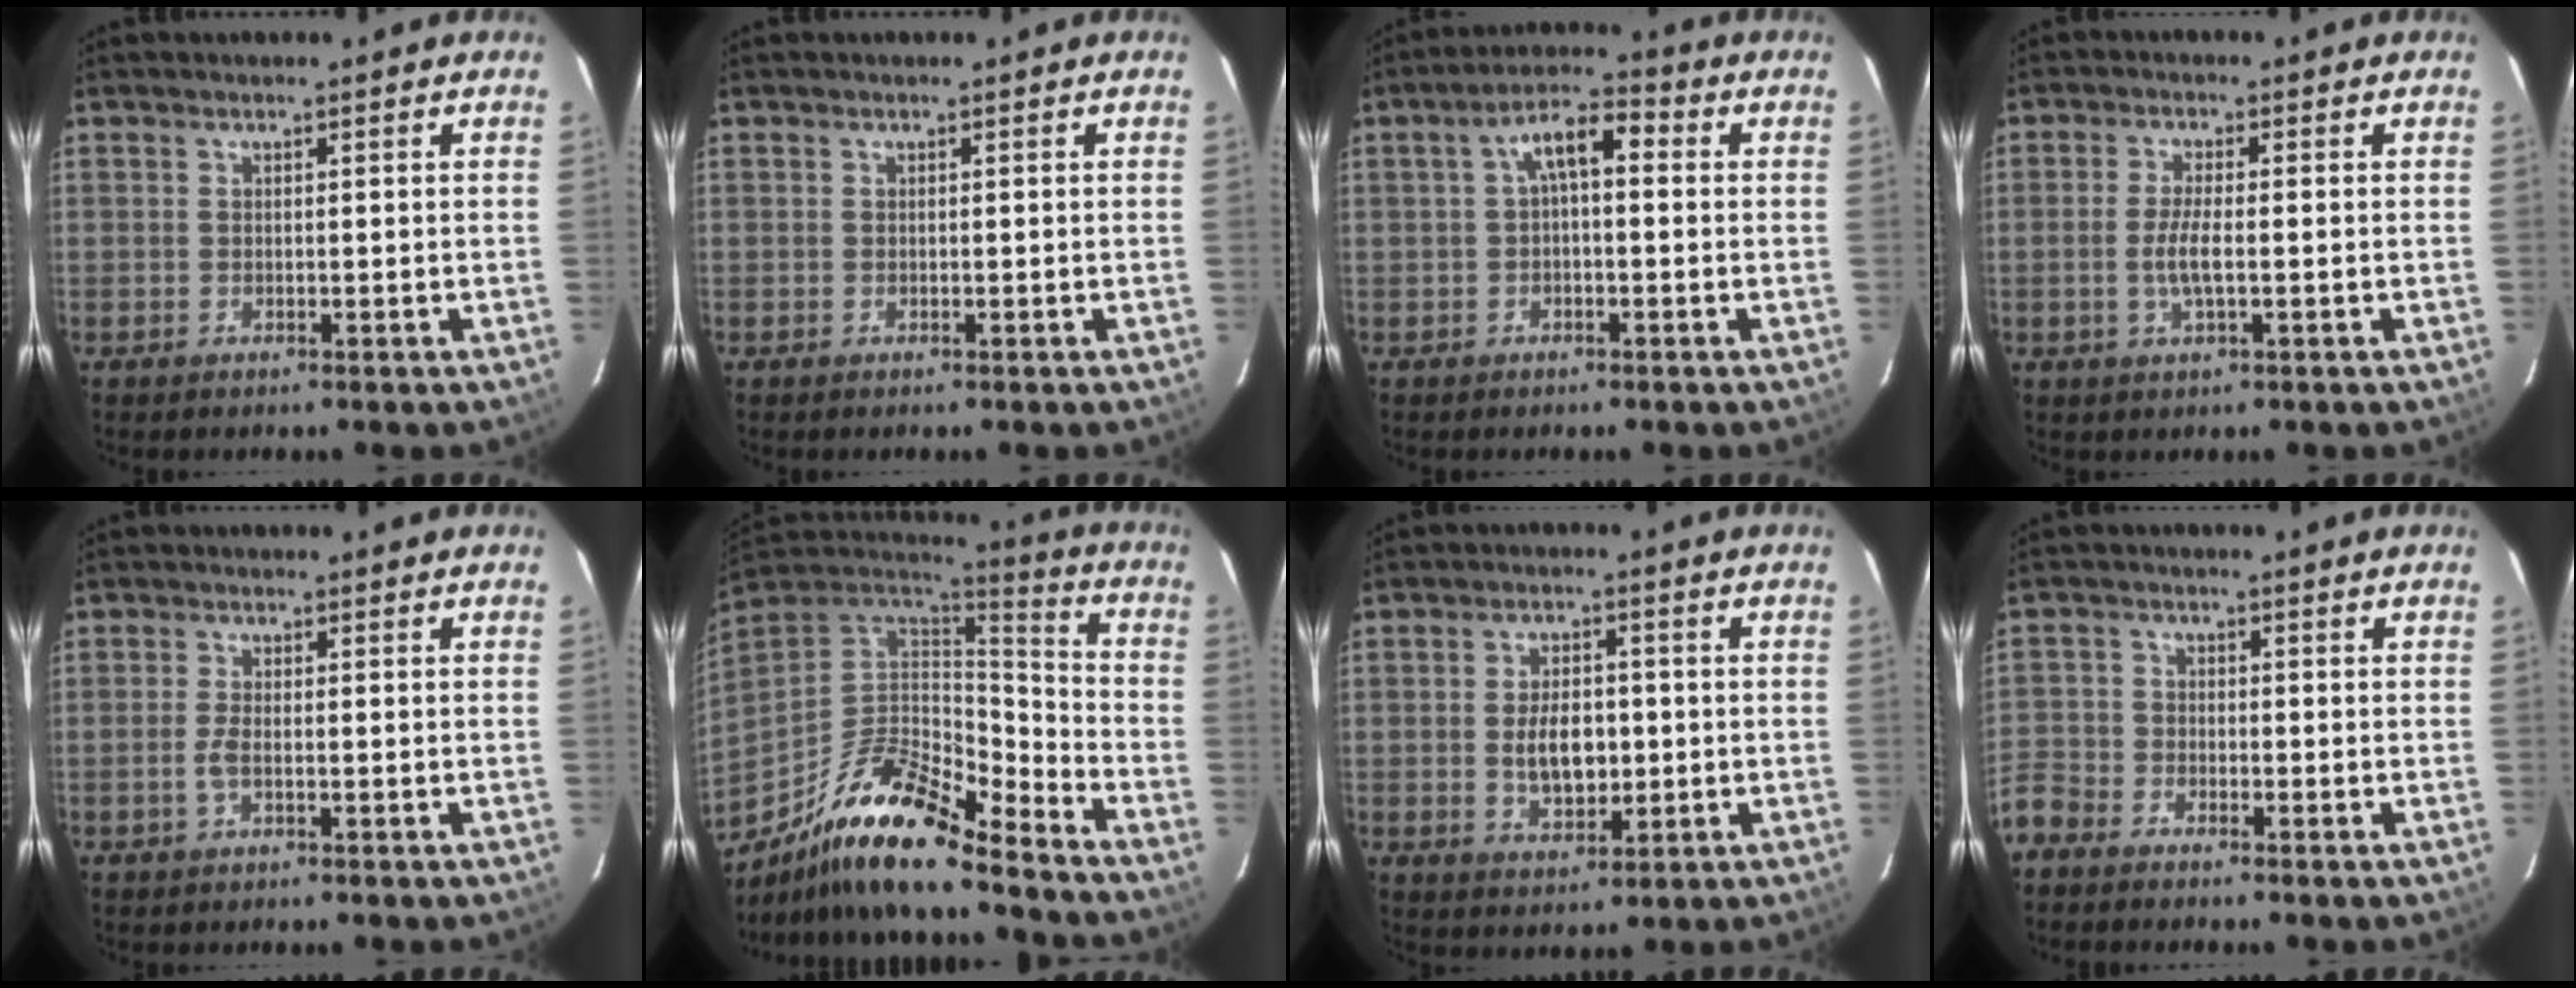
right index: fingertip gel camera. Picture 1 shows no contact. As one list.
[{"total": 0.0}, {"total": 6.1, "force": [0.5, 2.6, 5.5], "torque": [-0.101, 0.025, 0.009]}, {"total": 4.1, "force": [-0.8, 0.9, 3.9], "torque": [-0.078, -0.005, -0.014]}, {"total": 2.2, "force": [-0.8, 0.6, 2.0], "torque": [-0.046, -0.001, -0.015]}, {"total": 18.5, "force": [-13.6, 4.3, 11.8], "torque": [-0.227, -0.012, -0.259]}, {"total": 7.5, "force": [-0.6, 4.5, 6.0], "torque": [-0.113, 0.000, -0.003]}, {"total": 6.2, "force": [-4.7, 4.0, 1.0], "torque": [-0.032, 0.006, -0.107]}]